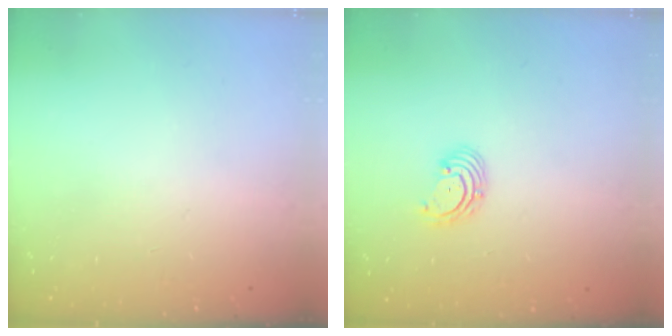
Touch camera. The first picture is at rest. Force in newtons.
{"total": 2.9, "press": 2.9, "slide": 0.3}